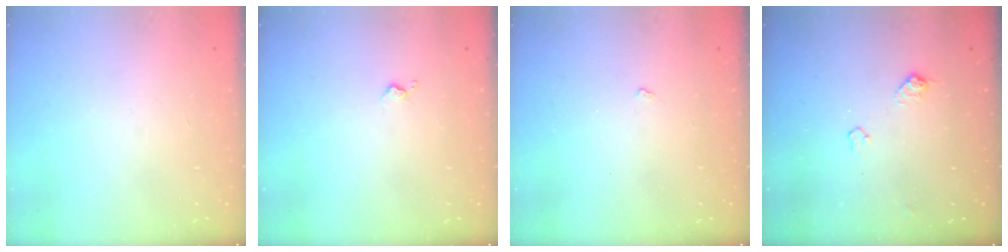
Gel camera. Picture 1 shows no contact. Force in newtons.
{"total": 3.1, "press": 3.0, "slide": 0.6}
{"total": 2.4, "press": 2.3, "slide": 0.4}
{"total": 6.6, "press": 6.5, "slide": 0.9}